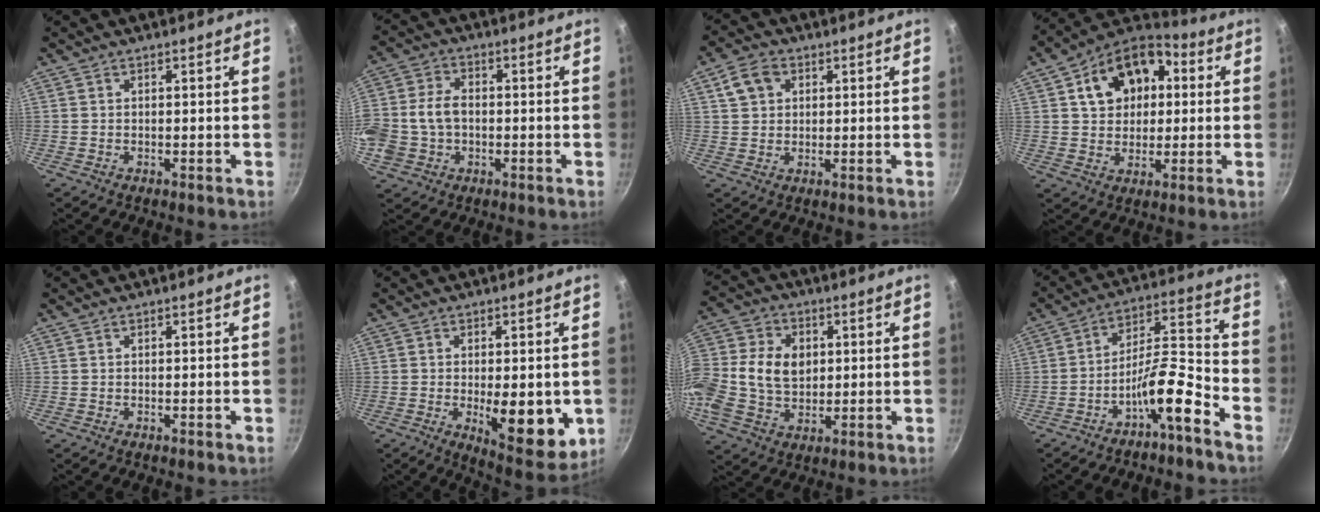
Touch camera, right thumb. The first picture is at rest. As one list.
[{"total": 12.2, "force": [-1.1, 9.2, 7.9], "torque": [-0.170, 0.032, -0.026]}, {"total": 5.9, "force": [2.1, 4.6, 3.0], "torque": [-0.041, 0.006, 0.034]}, {"total": 16.7, "force": [4.0, 12.1, 10.7], "torque": [-0.144, 0.025, 0.054]}, {"total": 0.0}, {"total": 13.0, "force": [-1.9, 5.3, 11.7], "torque": [-0.130, -0.017, -0.015]}, {"total": 19.5, "force": [1.3, 14.7, 12.7], "torque": [-0.274, 0.035, 0.019]}, {"total": 10.5, "force": [-6.5, 2.0, 8.0], "torque": [-0.137, 0.066, -0.110]}]